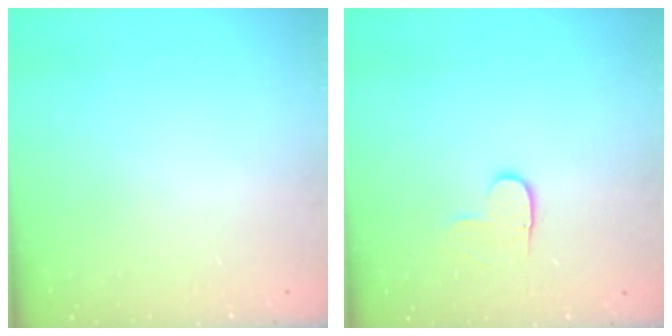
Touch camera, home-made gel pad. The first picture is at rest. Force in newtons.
{"total": 3.3, "press": 3.3, "slide": 0.4}